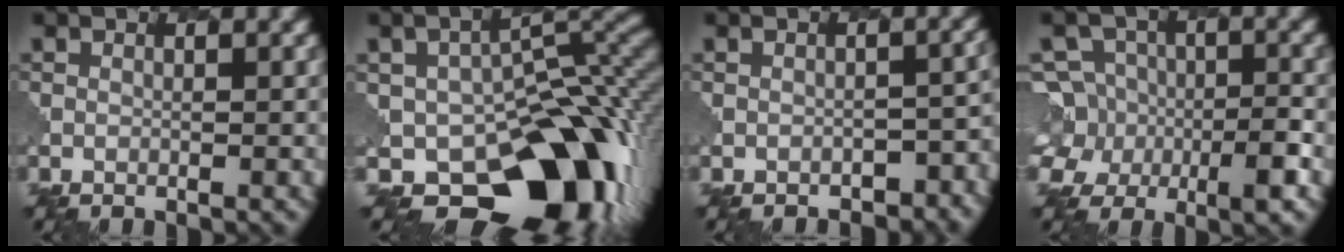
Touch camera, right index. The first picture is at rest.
{"total": 14.2, "force": [-6.2, 9.3, 8.7], "torque": [-0.104, -0.015, -0.101]}
{"total": 4.1, "force": [-3.4, 1.4, 1.6], "torque": [-0.015, -0.006, -0.037]}
{"total": 7.3, "force": [-2.0, 6.2, 3.2], "torque": [-0.037, 0.025, -0.059]}